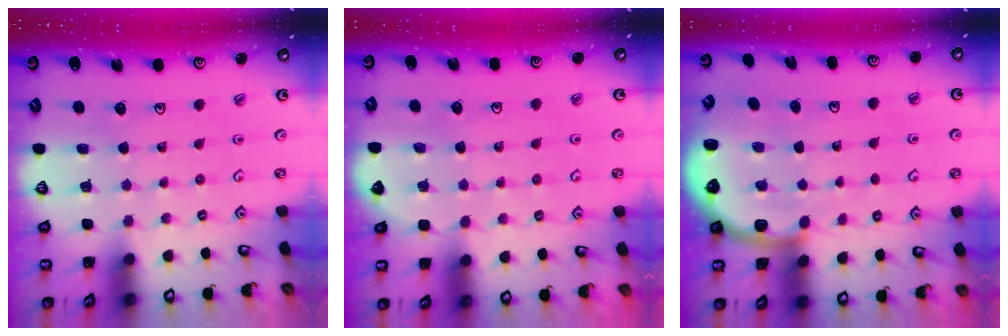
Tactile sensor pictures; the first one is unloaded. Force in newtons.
{"total": 2.1, "press": 2.1, "slide": 0.2}
{"total": 5.0, "press": 4.7, "slide": 1.7}